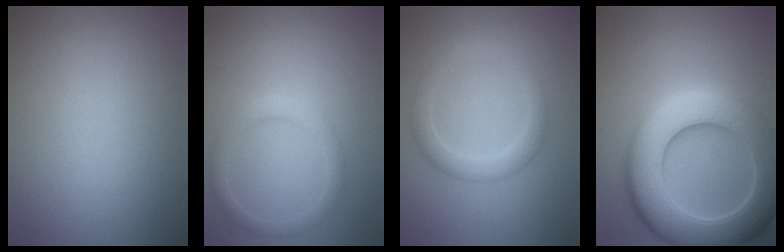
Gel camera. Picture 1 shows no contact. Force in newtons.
{"total": 2.0, "press": 2.0, "slide": 0.1}
{"total": 2.6, "press": 2.6, "slide": 0.1}
{"total": 11.0, "press": 10.9, "slide": 0.6}